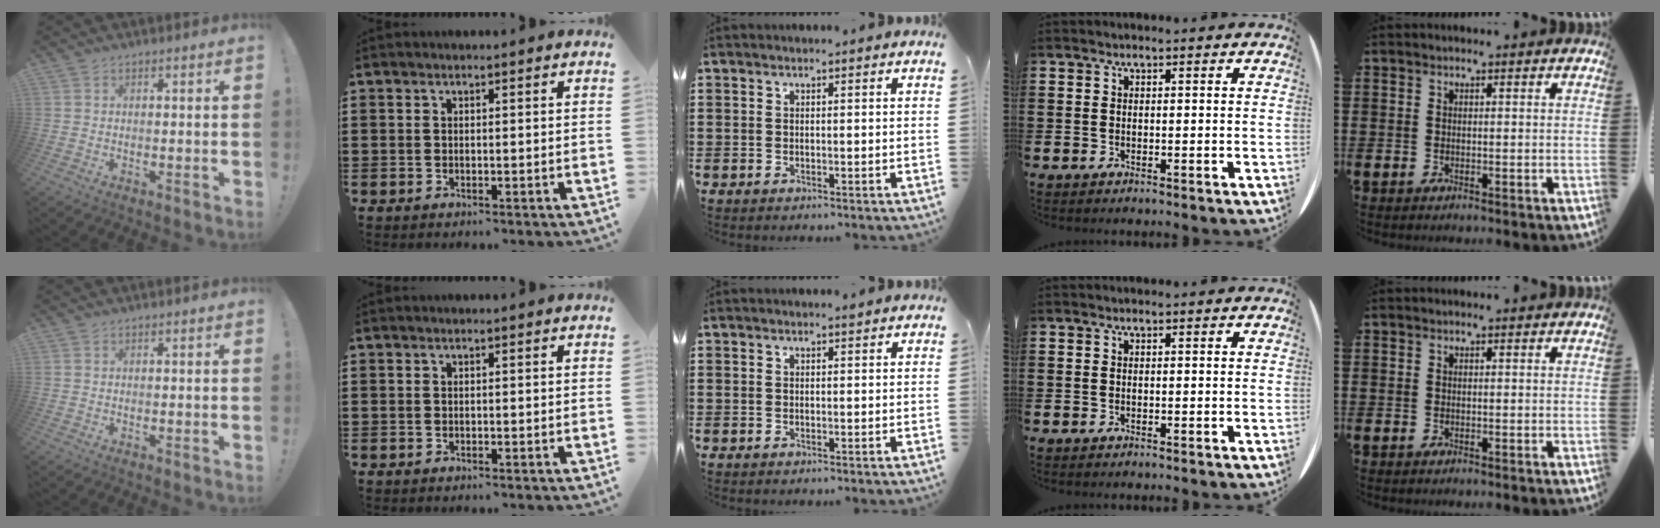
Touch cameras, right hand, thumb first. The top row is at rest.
{}